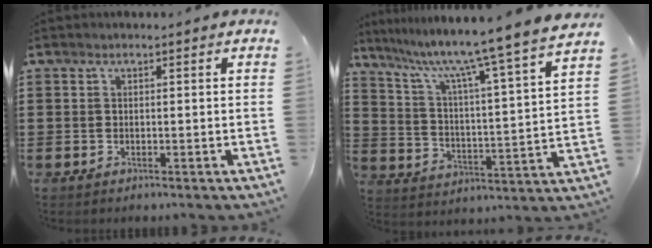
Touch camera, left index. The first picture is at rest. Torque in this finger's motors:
{"motor_torque": [2.14, 0.00, -0.05, -0.09]}